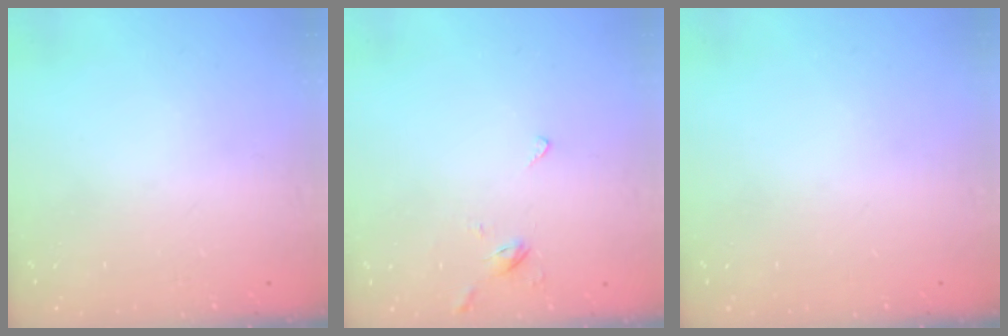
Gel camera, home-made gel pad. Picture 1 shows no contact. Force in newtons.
{"total": 2.7, "press": 2.6, "slide": 0.7}
{"total": 0.0}